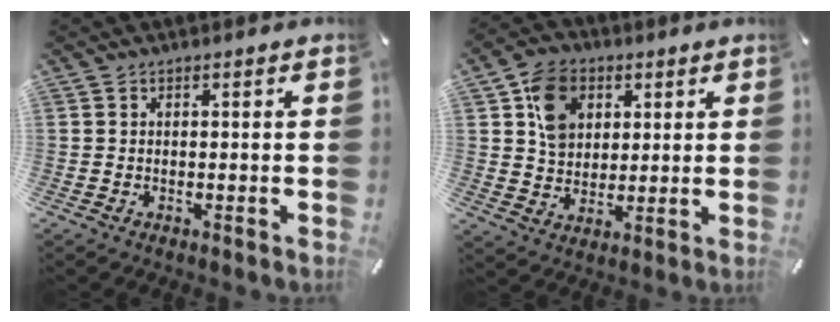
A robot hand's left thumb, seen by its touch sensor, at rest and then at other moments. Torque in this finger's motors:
{"motor_torque": [1.11, 1.58, 0.84, -0.87, 0.29]}